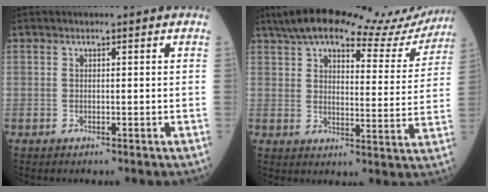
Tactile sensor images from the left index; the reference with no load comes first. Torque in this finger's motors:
{"motor_torque": [0.92, -1.22, 0.45, 0.03]}